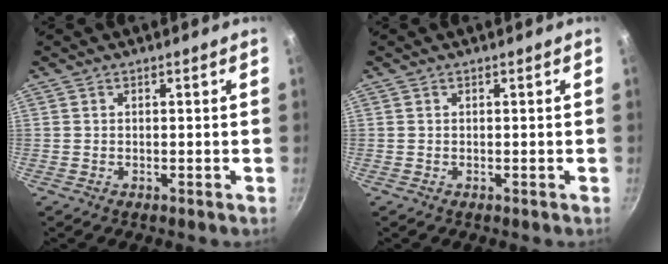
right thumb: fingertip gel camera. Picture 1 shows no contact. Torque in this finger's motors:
{"motor_torque": [-0.80, -0.27, -0.28, 0.28, -0.02]}